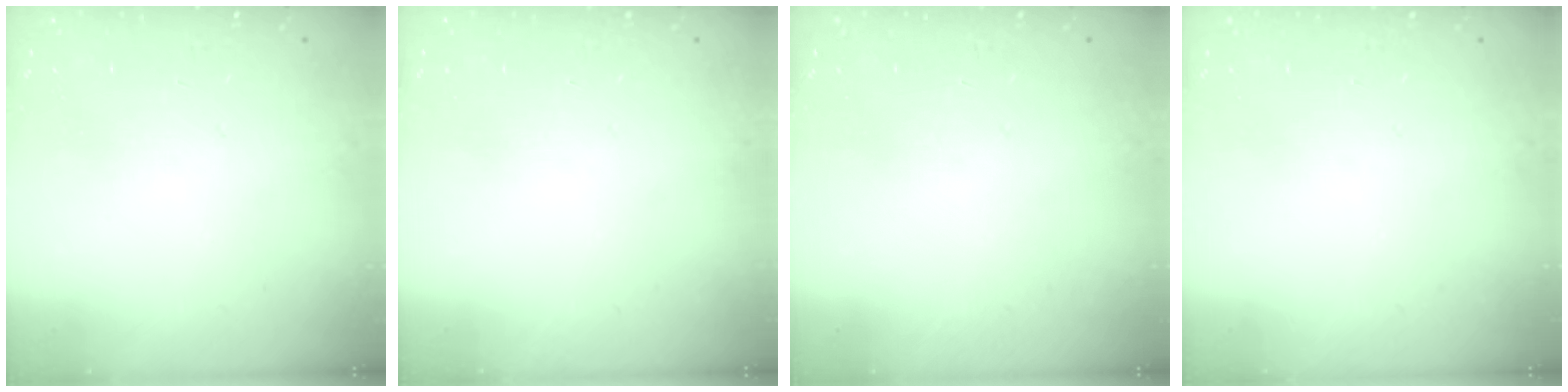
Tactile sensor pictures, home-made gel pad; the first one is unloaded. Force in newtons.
{"total": 0.0}
{"total": 0.0}
{"total": 0.0}